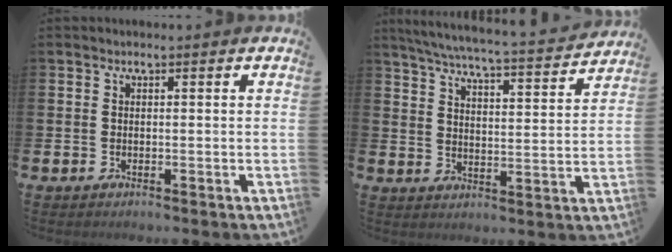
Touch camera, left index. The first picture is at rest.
{"total": 5.9, "force": [5.6, 0.1, 2.0], "torque": [-0.056, -0.044, 0.092]}